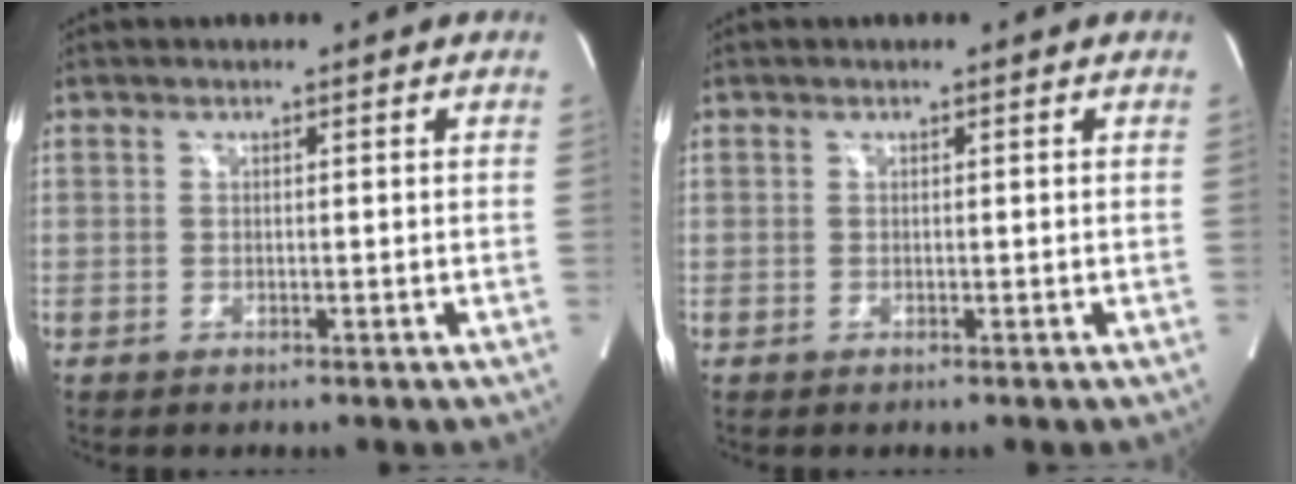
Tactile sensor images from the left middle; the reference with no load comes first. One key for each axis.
{"total": 0.0}